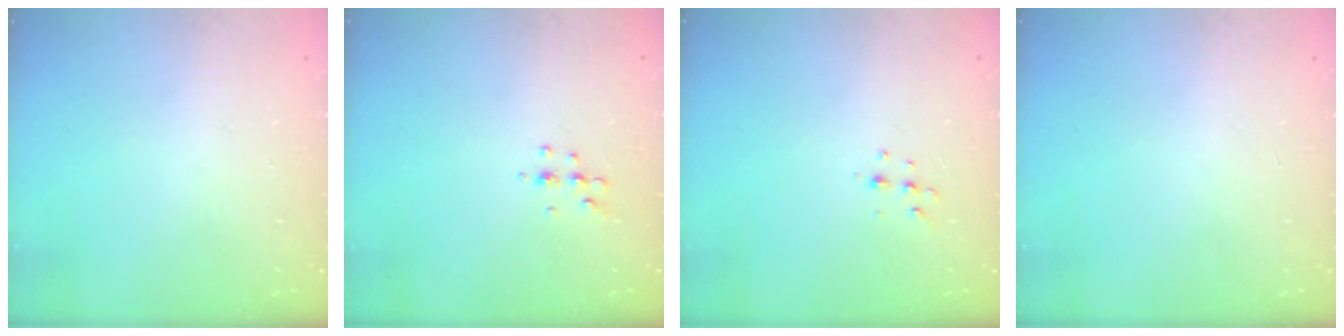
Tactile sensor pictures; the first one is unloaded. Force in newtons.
{"total": 4.5, "press": 4.3, "slide": 1.2}
{"total": 5.6, "press": 5.6, "slide": 0.7}
{"total": 0.0}